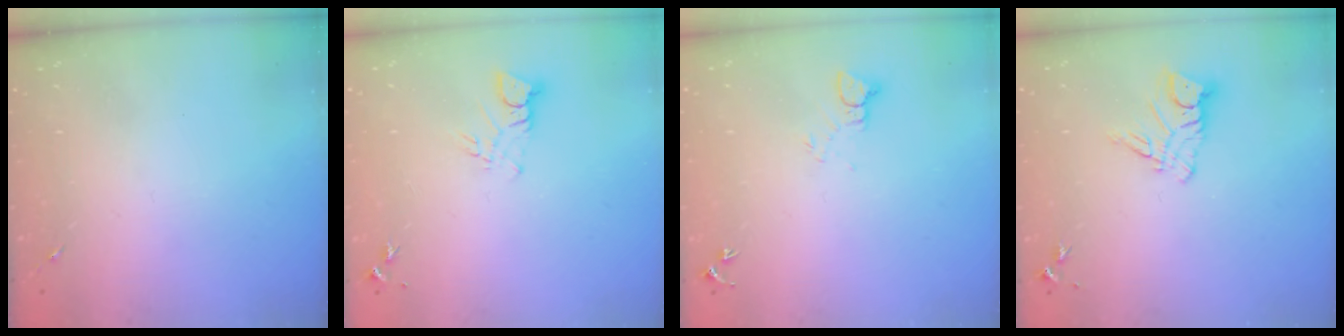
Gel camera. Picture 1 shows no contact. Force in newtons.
{"total": 4.0, "press": 4.0, "slide": 0.4}
{"total": 4.5, "press": 4.5, "slide": 0.3}
{"total": 8.6, "press": 8.5, "slide": 0.9}